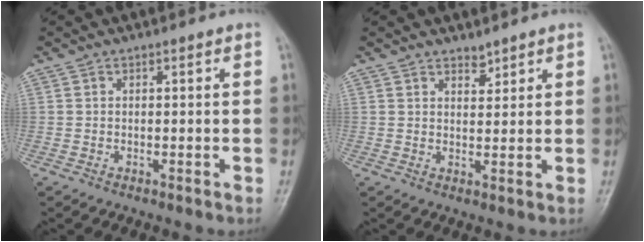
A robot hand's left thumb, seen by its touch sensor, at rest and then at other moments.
{"total": 2.2, "force": [1.9, 0.9, 0.6], "torque": [0.005, -0.015, 0.030]}